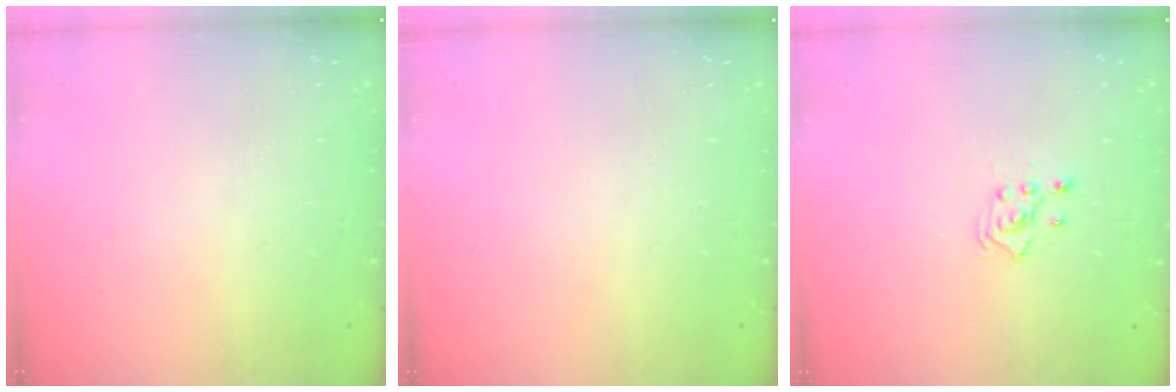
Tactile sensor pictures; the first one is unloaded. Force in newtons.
{"total": 0.0}
{"total": 2.5, "press": 2.3, "slide": 1.0}